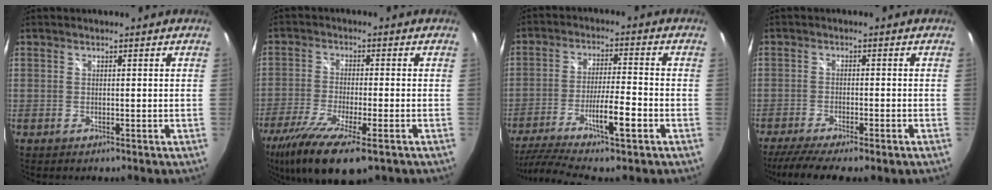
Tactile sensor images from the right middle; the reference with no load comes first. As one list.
[{"total": 14.2, "force": [-9.0, 3.3, 10.5], "torque": [-0.221, -0.057, -0.161]}, {"total": 13.9, "force": [-8.2, 1.1, 11.1], "torque": [-0.219, -0.025, -0.141]}, {"total": 9.3, "force": [-7.1, 1.1, 5.8], "torque": [-0.124, -0.033, -0.114]}]